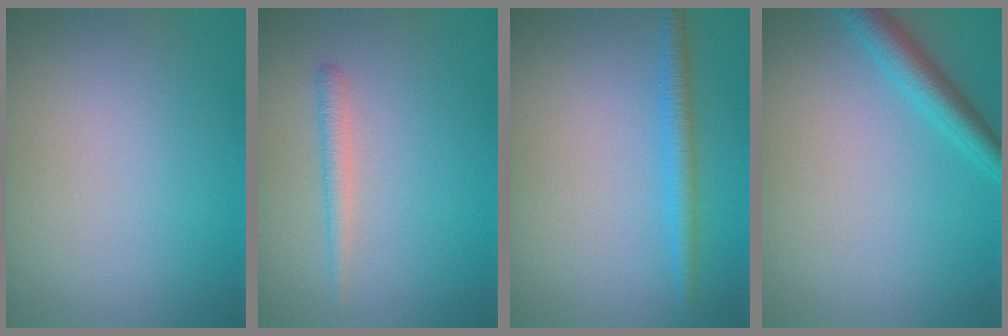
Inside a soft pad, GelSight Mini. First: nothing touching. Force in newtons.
{"total": 1.3, "press": 1.3, "slide": 0.0}
{"total": 2.0, "press": 2.0, "slide": 0.2}
{"total": 3.0, "press": 3.0, "slide": 0.1}